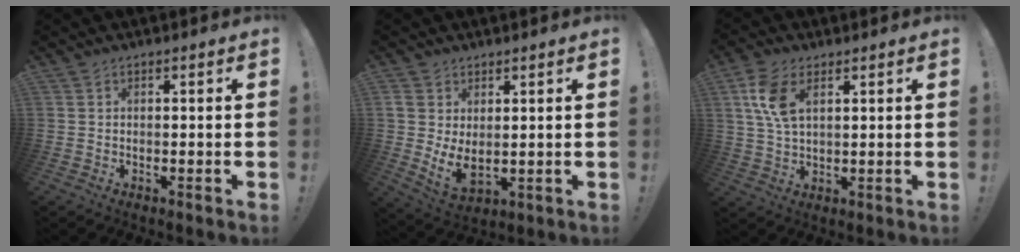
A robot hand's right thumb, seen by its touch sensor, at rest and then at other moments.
{"total": 6.7, "force": [2.3, 4.1, 4.8], "torque": [-0.072, -0.027, 0.049]}
{"total": 9.2, "force": [3.6, 4.8, 7.0], "torque": [-0.142, -0.008, 0.067]}